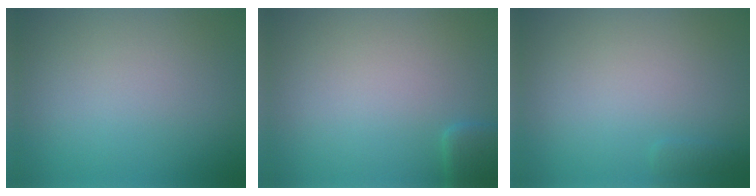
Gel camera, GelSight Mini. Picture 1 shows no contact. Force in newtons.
{"total": 1.6, "press": 1.6, "slide": 0.1}
{"total": 0.5, "press": 0.5, "slide": 0.1}